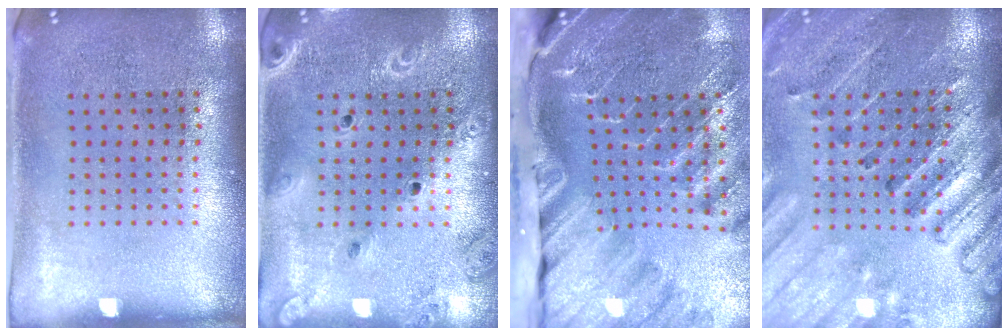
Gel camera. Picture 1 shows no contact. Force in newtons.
{"total": 2.0, "press": 1.9, "slide": 0.7}
{"total": 4.3, "press": 3.2, "slide": 2.8}
{"total": 2.7, "press": 2.6, "slide": 0.2}